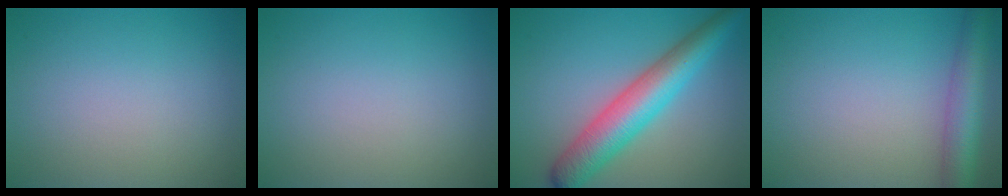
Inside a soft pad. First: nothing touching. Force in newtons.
{"total": 0.0}
{"total": 7.1, "press": 7.1, "slide": 0.1}
{"total": 4.9, "press": 4.9, "slide": 0.2}